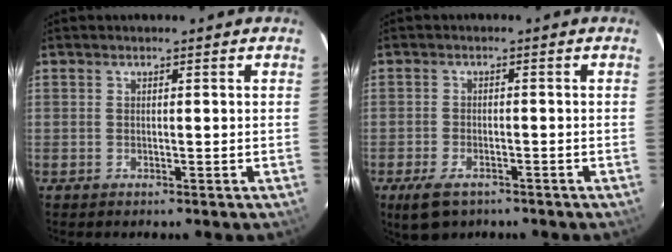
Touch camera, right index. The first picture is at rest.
{"total": 6.0, "force": [-4.0, 3.1, 3.3], "torque": [-0.085, -0.016, -0.069]}